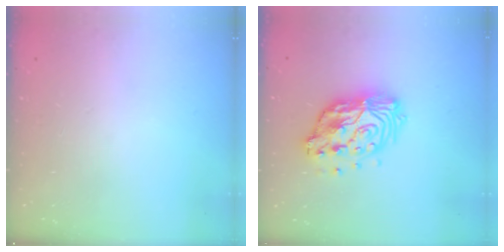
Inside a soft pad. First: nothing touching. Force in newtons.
{"total": 15.5, "press": 15.5, "slide": 1.3}